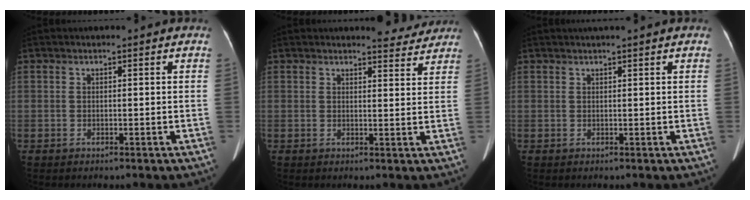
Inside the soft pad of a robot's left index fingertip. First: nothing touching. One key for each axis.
{"total": 4.1, "fx": 4.0, "fy": 0.9, "fz": 0.5, "tx": -0.005, "ty": -0.007, "tz": 0.037}
{"total": 2.2, "fx": 1.7, "fy": -0.3, "fz": 1.3, "tx": -0.013, "ty": 0.024, "tz": 0.031}